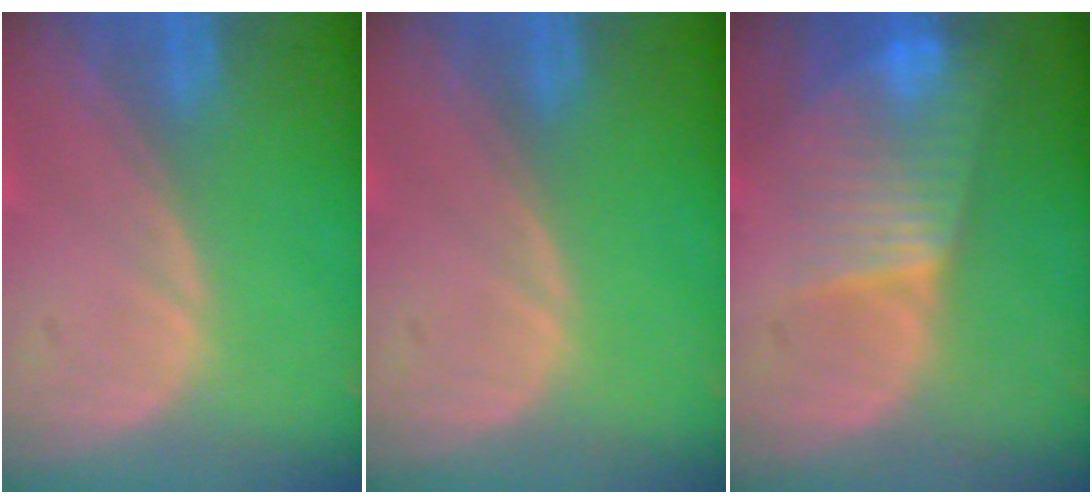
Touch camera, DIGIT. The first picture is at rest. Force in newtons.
{"total": 0.0}
{"total": 7.9, "press": 6.9, "slide": 3.8}